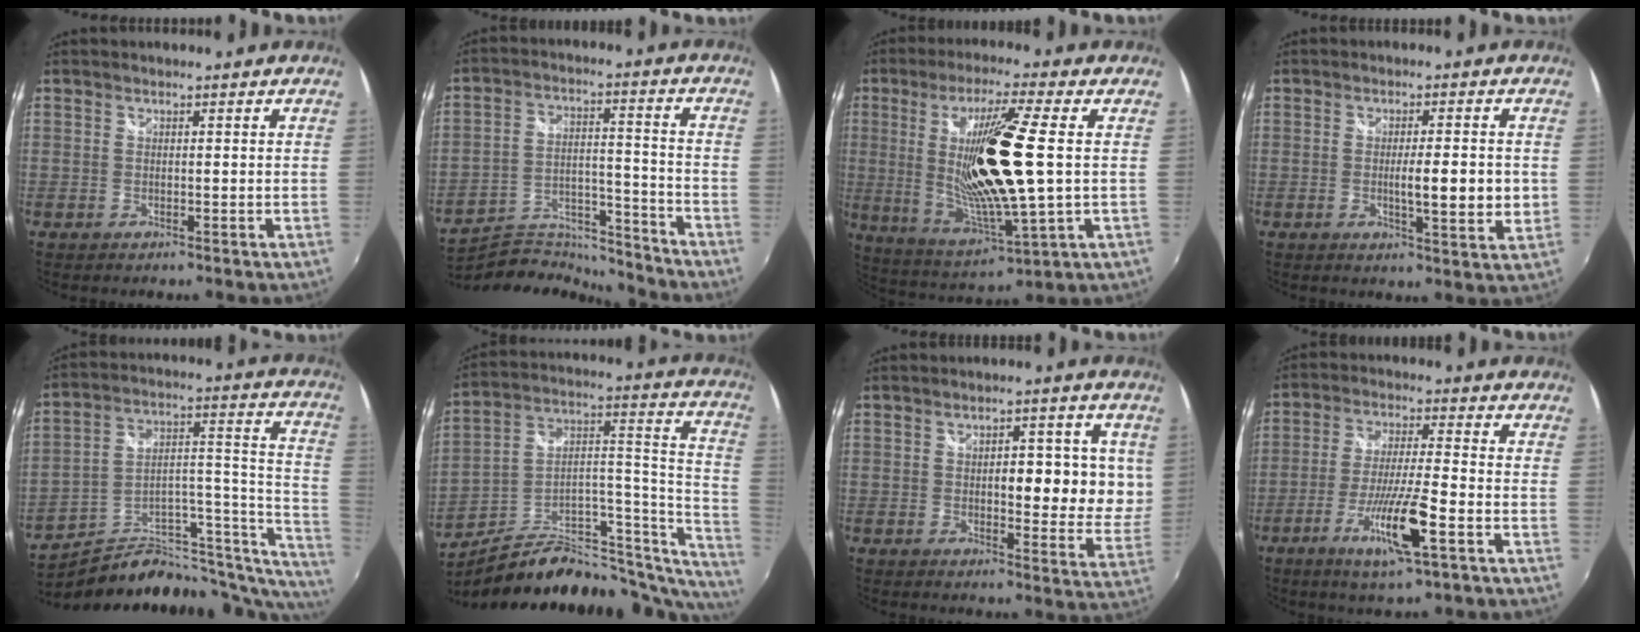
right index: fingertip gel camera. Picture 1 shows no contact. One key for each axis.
{"total": 15.1, "fx": -14.6, "fy": 2.8, "fz": 2.6, "tx": -0.055, "ty": 0.021, "tz": -0.237}
{"total": 18.0, "fx": 1.6, "fy": 1.5, "fz": 17.9, "tx": -0.331, "ty": -0.021, "tz": 0.045}
{"total": 7.1, "fx": -0.4, "fy": 1.0, "fz": 7.0, "tx": -0.112, "ty": -0.012, "tz": -0.004}
{"total": 22.4, "fx": -16.6, "fy": 11.1, "fz": 10.2, "tx": -0.104, "ty": 0.063, "tz": -0.249}
{"total": 26.2, "fx": -19.5, "fy": 11.2, "fz": 13.3, "tx": -0.148, "ty": 0.056, "tz": -0.289}
{"total": 11.9, "fx": 2.6, "fy": 5.2, "fz": 10.4, "tx": -0.134, "ty": 0.000, "tz": 0.039}
{"total": 11.6, "fx": -5.2, "fy": 0.7, "fz": 10.4, "tx": -0.204, "ty": -0.018, "tz": -0.096}